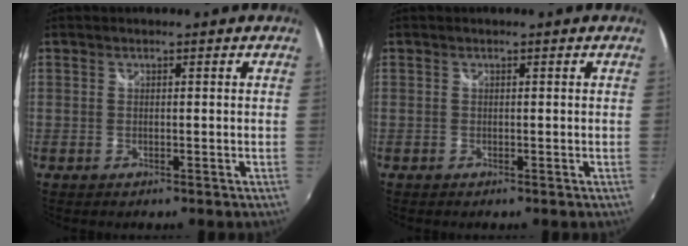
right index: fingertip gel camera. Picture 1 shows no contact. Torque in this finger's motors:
{"motor_torque": [-0.02, -0.01, -0.02, 0.01]}